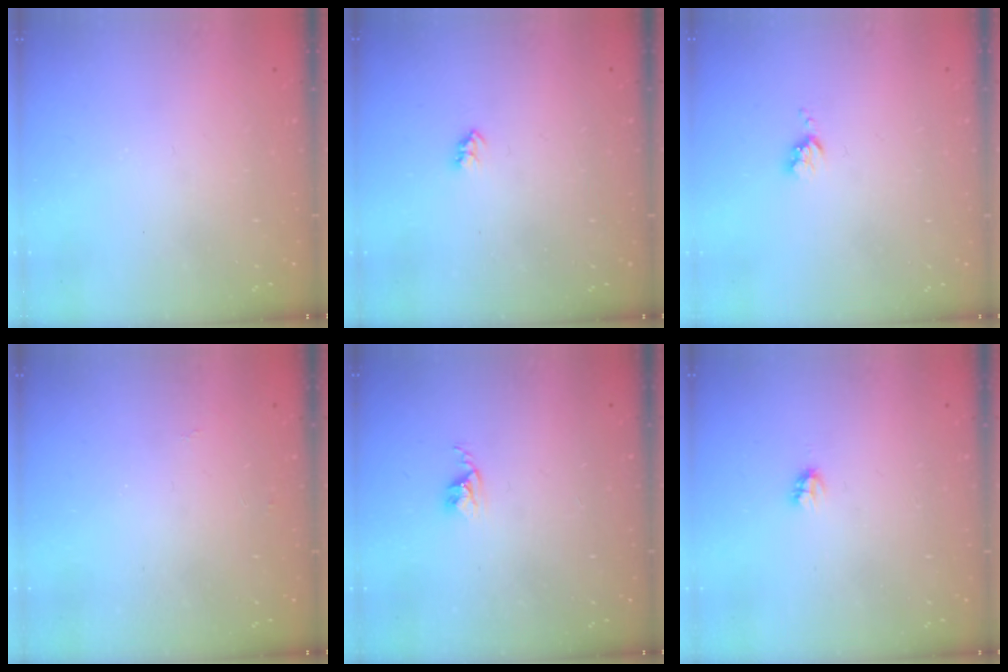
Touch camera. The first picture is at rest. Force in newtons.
{"total": 2.3, "press": 2.2, "slide": 0.4}
{"total": 3.6, "press": 3.6, "slide": 0.6}
{"total": 3.7, "press": 3.6, "slide": 0.5}
{"total": 2.6, "press": 2.6, "slide": 0.4}
{"total": 2.2, "press": 2.2, "slide": 0.2}